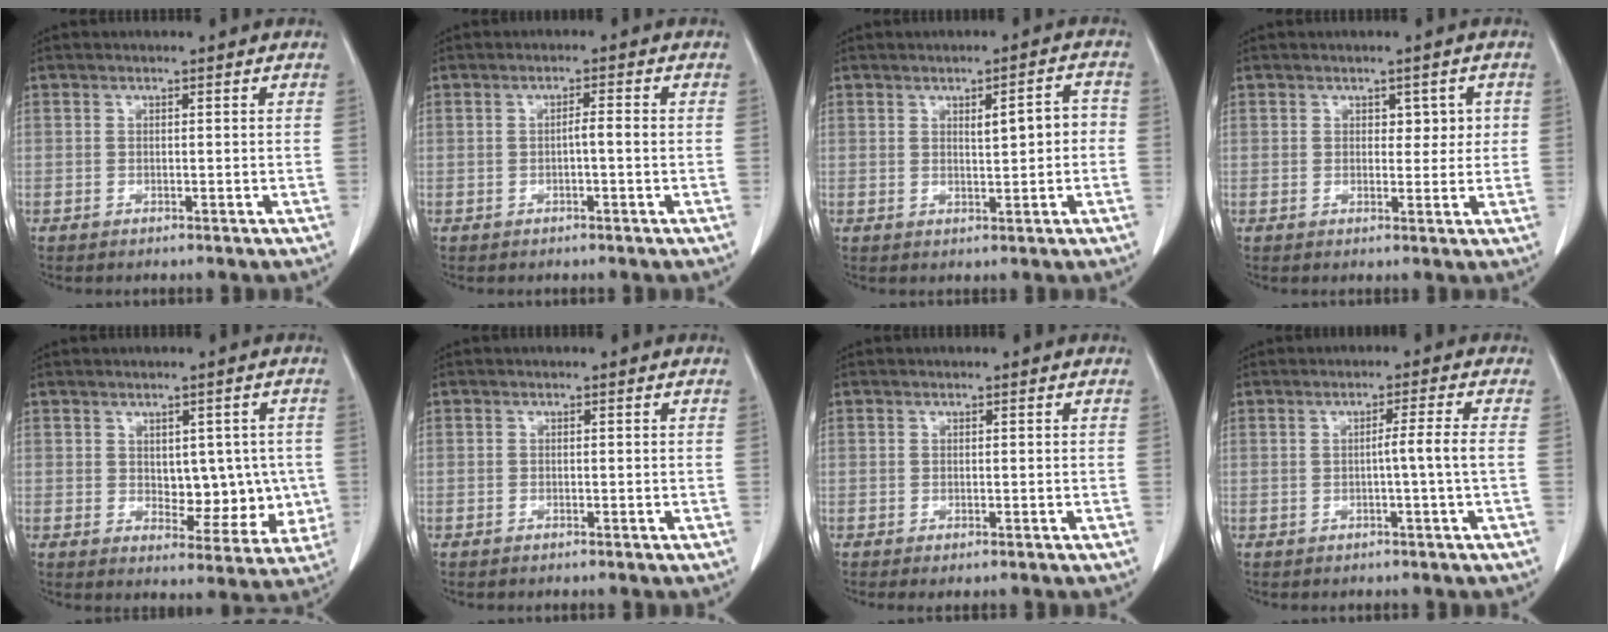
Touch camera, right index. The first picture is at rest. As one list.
[{"total": 2.3, "force": [-0.2, 0.5, 2.2], "torque": [-0.042, 0.008, -0.001]}, {"total": 5.0, "force": [0.3, 1.7, 4.7], "torque": [-0.073, 0.018, 0.011]}, {"total": 4.2, "force": [1.0, 2.7, 3.0], "torque": [-0.047, 0.016, 0.021]}, {"total": 10.7, "force": [0.1, 6.8, 8.3], "torque": [-0.109, 0.015, 0.027]}, {"total": 0.9, "force": [-0.5, 0.6, 0.4], "torque": [-0.010, 0.002, -0.007]}, {"total": 1.6, "force": [-0.6, 0.7, 1.3], "torque": [-0.035, -0.002, -0.006]}, {"total": 3.5, "force": [-0.5, -0.8, 3.4], "torque": [-0.056, 0.005, -0.005]}]